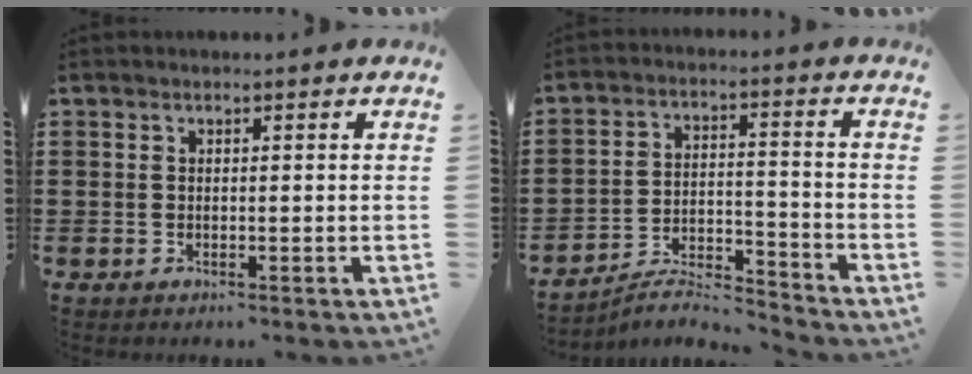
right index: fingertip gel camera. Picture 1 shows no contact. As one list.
[{"total": 5.3, "force": [-5.2, 0.2, 1.4], "torque": [-0.030, -0.005, -0.103]}]